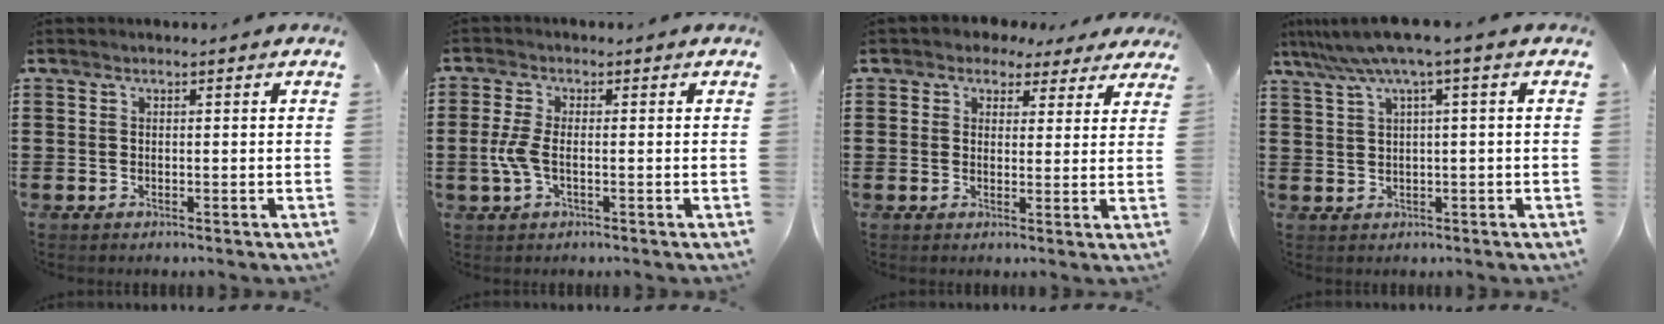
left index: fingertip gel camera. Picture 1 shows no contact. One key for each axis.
{"total": 5.9, "fx": -0.6, "fy": 2.8, "fz": 5.1, "tx": -0.126, "ty": -0.005, "tz": -0.017}
{"total": 3.1, "fx": 2.4, "fy": 1.8, "fz": 0.7, "tx": -0.028, "ty": 0.001, "tz": 0.043}
{"total": 5.0, "fx": 1.7, "fy": -0.5, "fz": 4.6, "tx": -0.093, "ty": -0.014, "tz": 0.027}